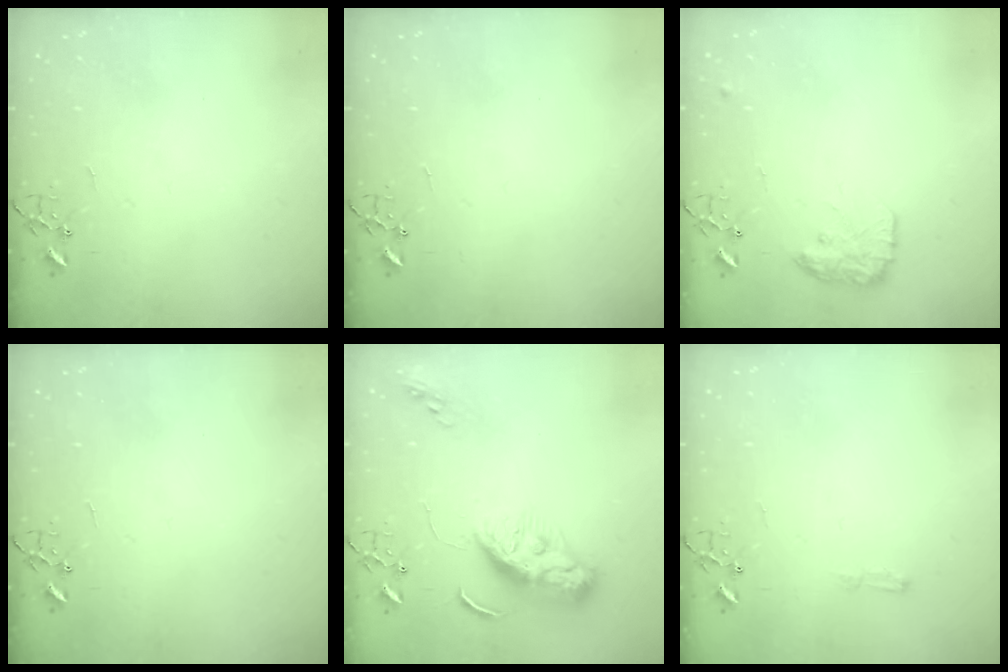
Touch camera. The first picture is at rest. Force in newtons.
{"total": 0.0}
{"total": 11.4, "press": 11.4, "slide": 0.6}
{"total": 0.0}
{"total": 9.4, "press": 9.4, "slide": 0.8}
{"total": 3.6, "press": 3.6, "slide": 0.5}